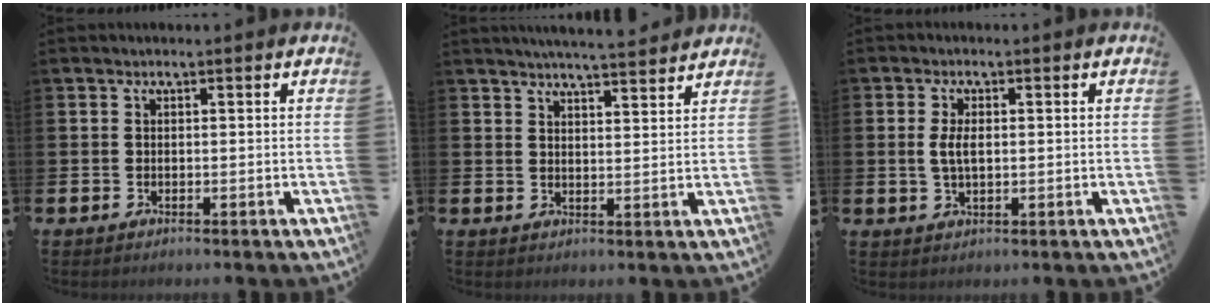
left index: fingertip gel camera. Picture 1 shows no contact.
{"total": 4.9, "force": [4.8, -0.4, 0.8], "torque": [-0.025, -0.025, 0.086]}
{"total": 3.1, "force": [0.4, 1.5, 2.7], "torque": [-0.049, 0.005, 0.004]}